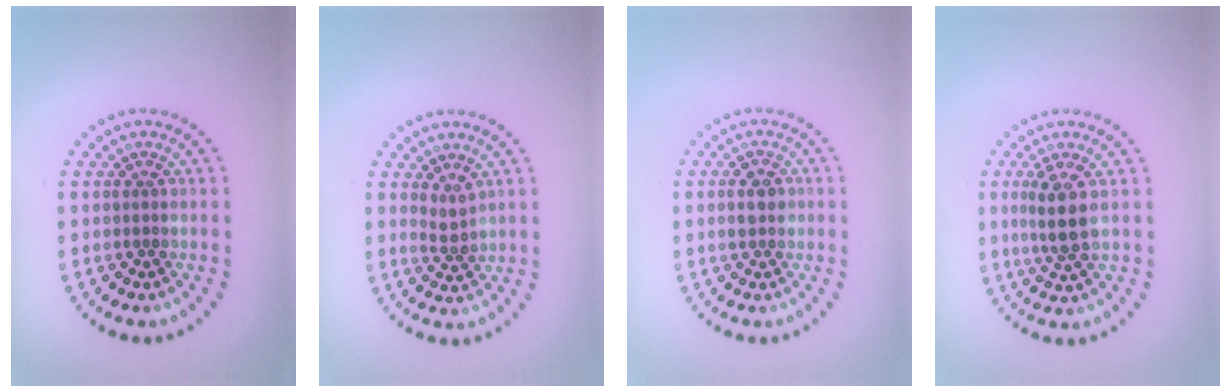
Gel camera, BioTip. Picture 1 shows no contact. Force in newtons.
{"total": 1.4, "press": 1.0, "slide": 0.9}
{"total": 2.5, "press": 2.5, "slide": 0.2}
{"total": 3.0, "press": 2.6, "slide": 1.5}